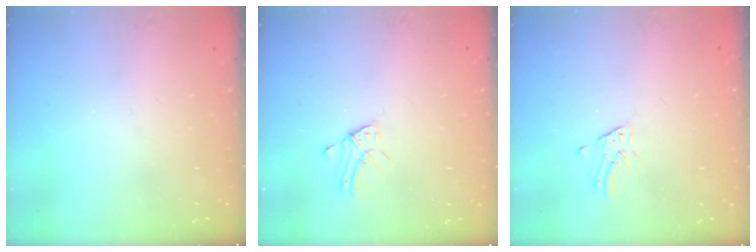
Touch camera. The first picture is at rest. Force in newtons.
{"total": 2.1, "press": 2.1, "slide": 0.2}
{"total": 1.3, "press": 1.3, "slide": 0.1}